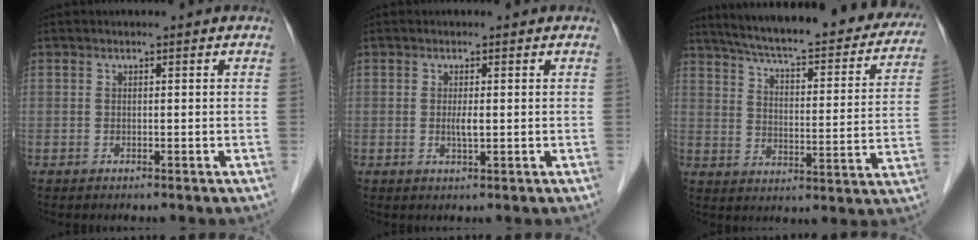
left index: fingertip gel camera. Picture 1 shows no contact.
{"total": 1.6, "force": [0.0, 0.2, 1.6], "torque": [-0.034, -0.002, 0.000]}
{"total": 28.8, "force": [24.9, 5.6, 13.4], "torque": [-0.206, -0.030, 0.310]}